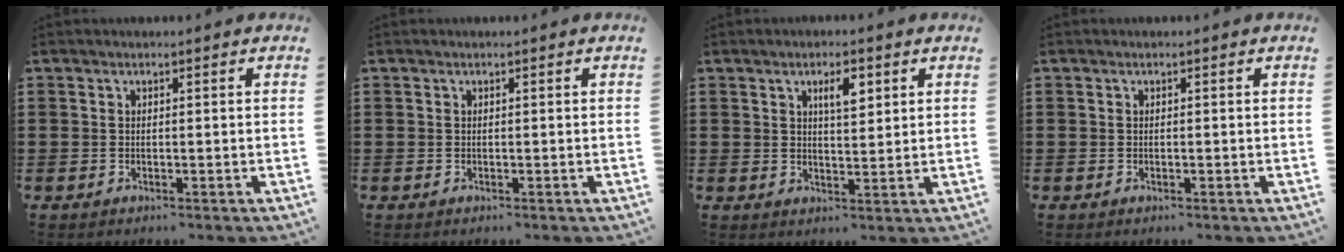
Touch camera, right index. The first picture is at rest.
{"total": 0.0}
{"total": 3.8, "force": [1.8, 1.2, 3.0], "torque": [-0.049, 0.002, 0.026]}
{"total": 0.0}